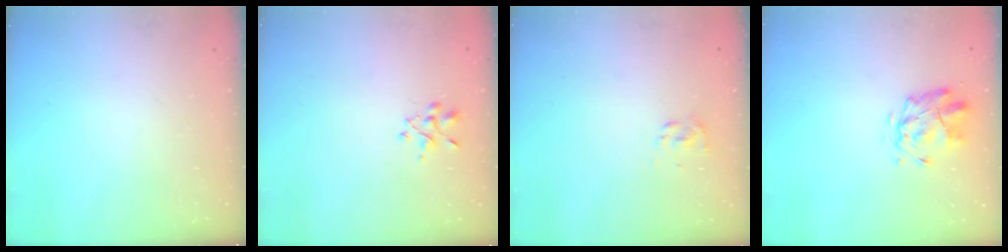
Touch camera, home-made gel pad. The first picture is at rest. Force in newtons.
{"total": 1.7, "press": 1.6, "slide": 0.7}
{"total": 2.6, "press": 2.5, "slide": 0.8}
{"total": 2.7, "press": 2.3, "slide": 1.3}